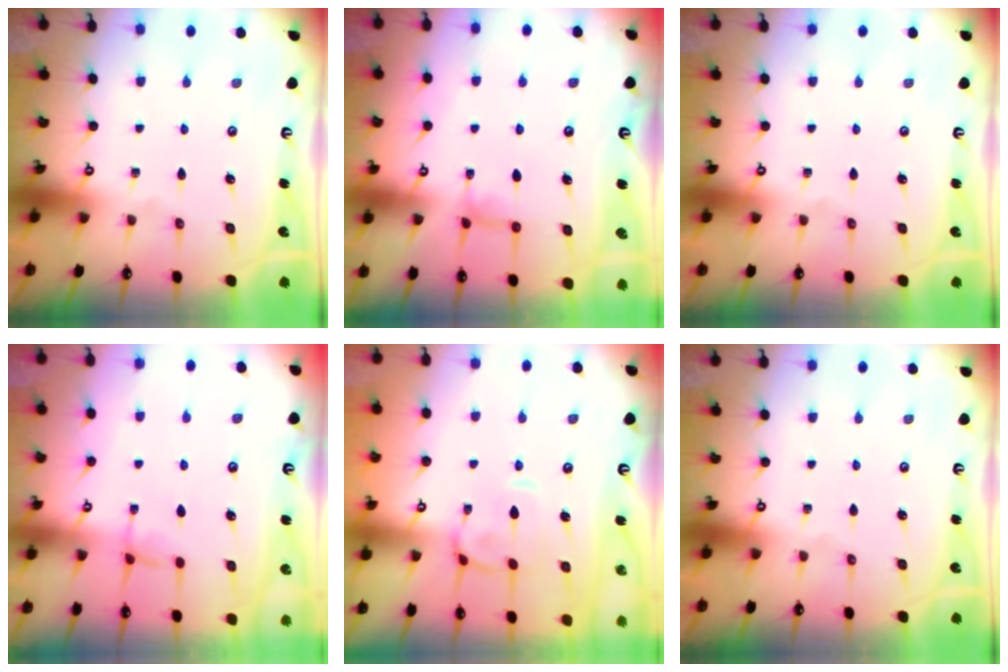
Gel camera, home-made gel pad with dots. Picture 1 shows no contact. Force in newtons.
{"total": 2.3, "press": 2.3, "slide": 0.0}
{"total": 0.0}
{"total": 1.9, "press": 1.9, "slide": 0.2}
{"total": 2.4, "press": 2.2, "slide": 1.1}
{"total": 0.0}